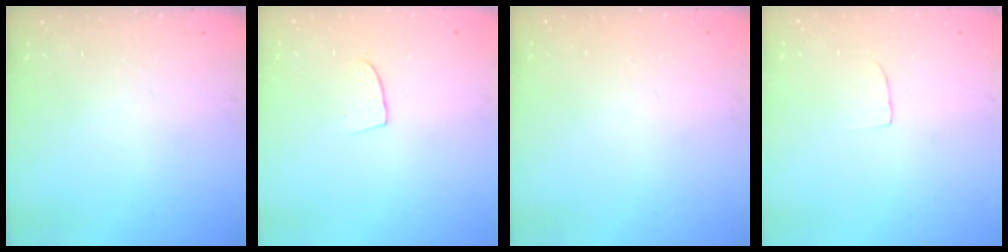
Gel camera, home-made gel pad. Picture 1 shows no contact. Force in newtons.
{"total": 5.2, "press": 5.2, "slide": 0.4}
{"total": 0.0}
{"total": 2.7, "press": 2.7, "slide": 0.2}